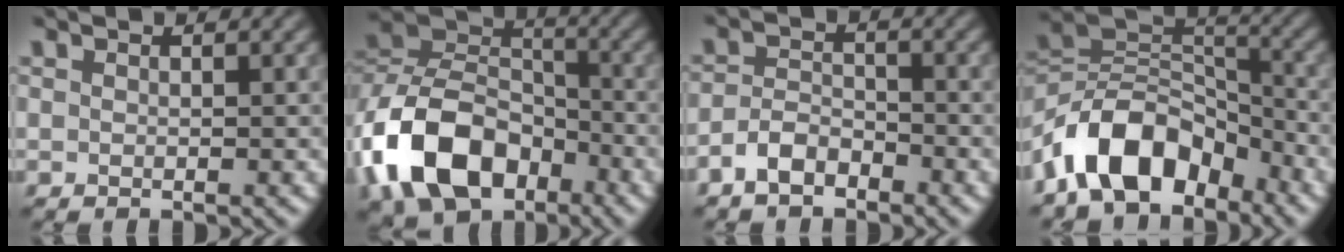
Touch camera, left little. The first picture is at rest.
{"total": 11.8, "force": [-5.6, 7.8, 6.9], "torque": [-0.138, 0.005, -0.120]}
{"total": 2.9, "force": [-2.1, 1.4, 1.4], "torque": [-0.026, 0.006, -0.047]}
{"total": 9.6, "force": [-5.8, 5.6, 5.4], "torque": [-0.079, 0.012, -0.118]}